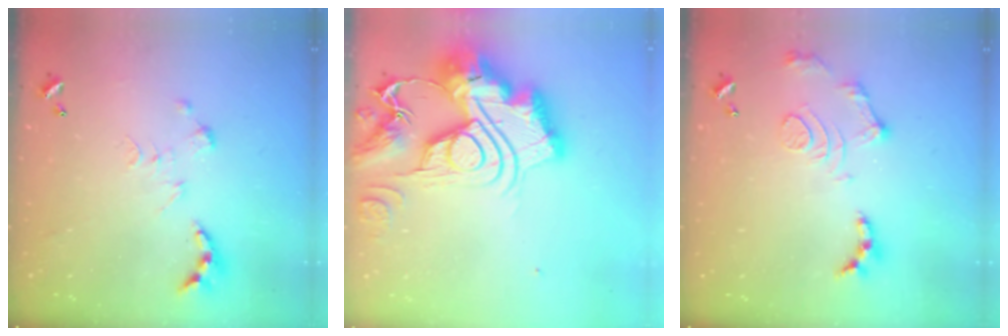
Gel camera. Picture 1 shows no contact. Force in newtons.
{"total": 0.6, "press": 0.6, "slide": 0.0}
{"total": 11.8, "press": 11.7, "slide": 0.8}